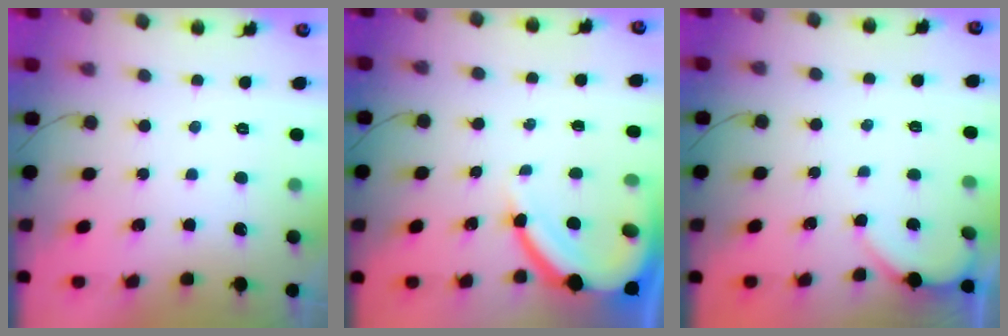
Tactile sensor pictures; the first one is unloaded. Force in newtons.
{"total": 8.5, "press": 8.5, "slide": 0.7}
{"total": 2.0, "press": 2.0, "slide": 0.2}